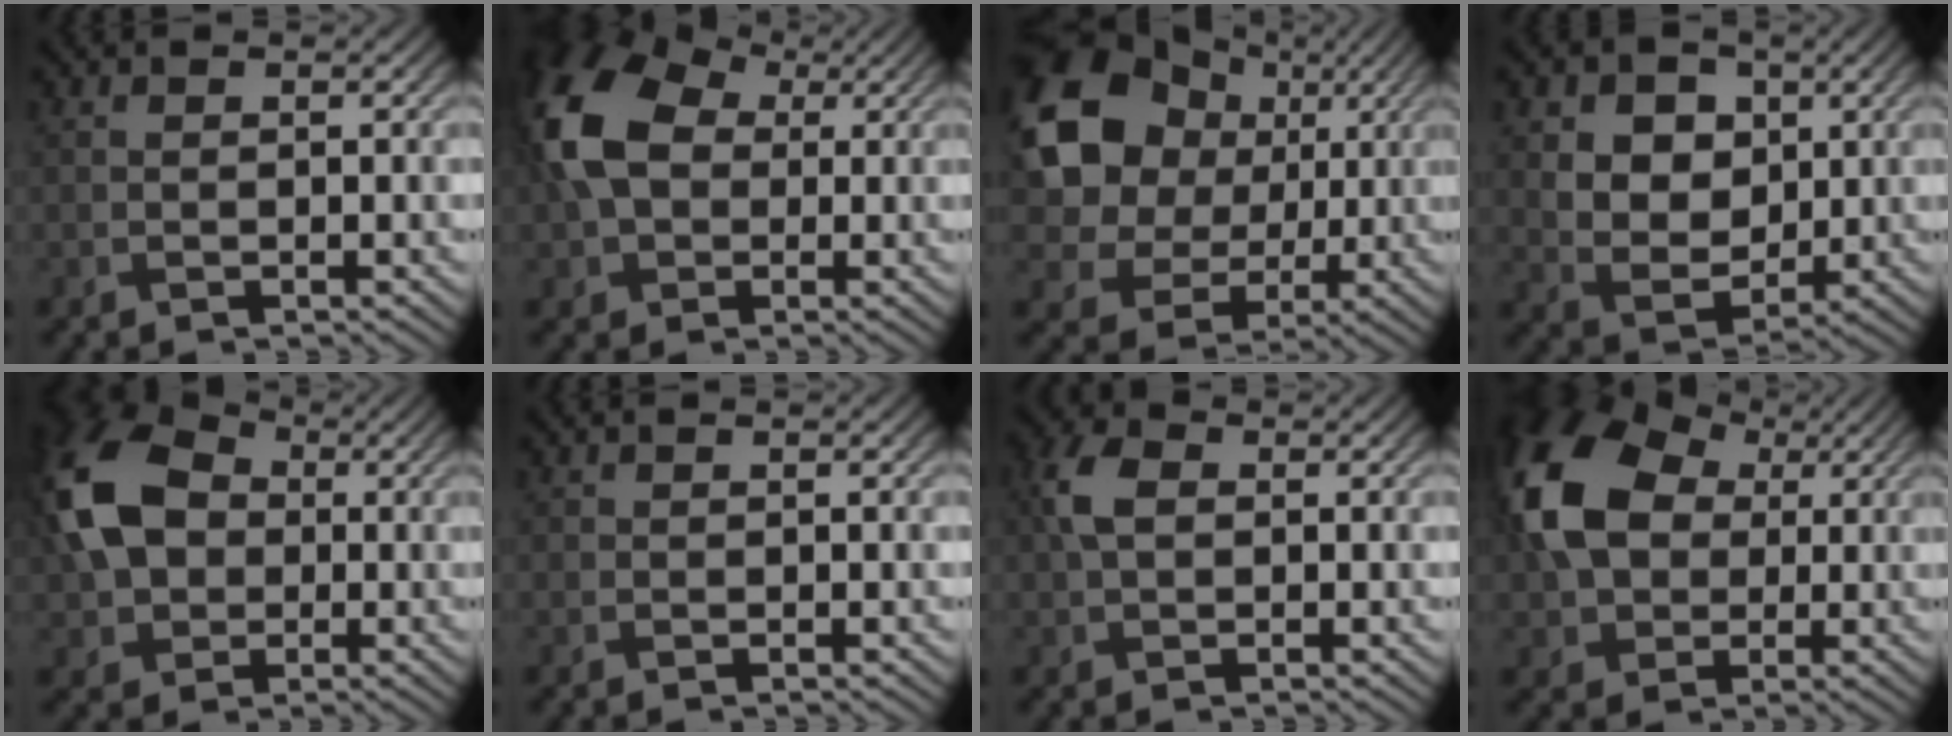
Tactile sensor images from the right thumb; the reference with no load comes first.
{"total": 12.9, "force": [1.7, 9.3, 8.8], "torque": [-0.224, 0.007, 0.024]}
{"total": 13.7, "force": [4.2, 10.9, 7.2], "torque": [-0.173, 0.015, 0.062]}
{"total": 9.4, "force": [3.0, 7.4, 5.0], "torque": [-0.126, 0.008, 0.056]}
{"total": 12.6, "force": [0.8, 9.3, 8.5], "torque": [-0.218, 0.014, 0.002]}
{"total": 0.0}
{"total": 3.8, "force": [0.6, 2.5, 2.8], "torque": [-0.071, 0.009, 0.004]}
{"total": 14.3, "force": [2.5, 10.6, 9.3], "torque": [-0.217, 0.010, 0.040]}